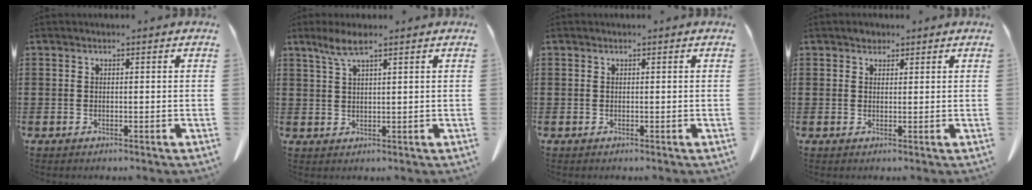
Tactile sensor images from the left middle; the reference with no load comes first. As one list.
[{"total": 3.8, "force": [2.5, 0.5, 2.8], "torque": [-0.061, 0.003, 0.044]}, {"total": 0.0}, {"total": 1.7, "force": [1.4, 0.9, 0.3], "torque": [-0.001, 0.001, 0.025]}]